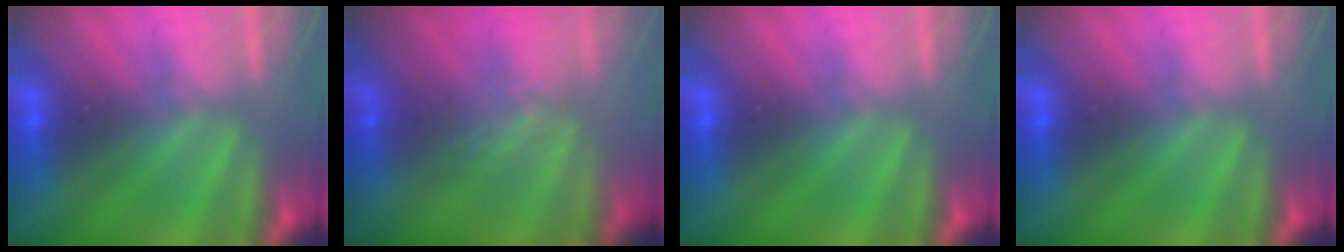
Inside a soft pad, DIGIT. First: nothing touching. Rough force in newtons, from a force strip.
{"total": 2.4}
{"total": 0.0}
{"total": 0.0}